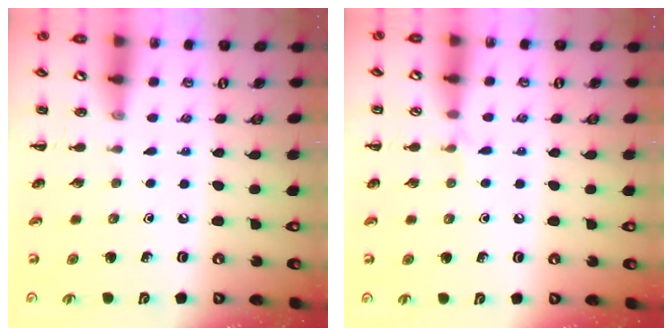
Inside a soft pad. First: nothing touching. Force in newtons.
{"total": 4.0, "press": 3.7, "slide": 1.3}